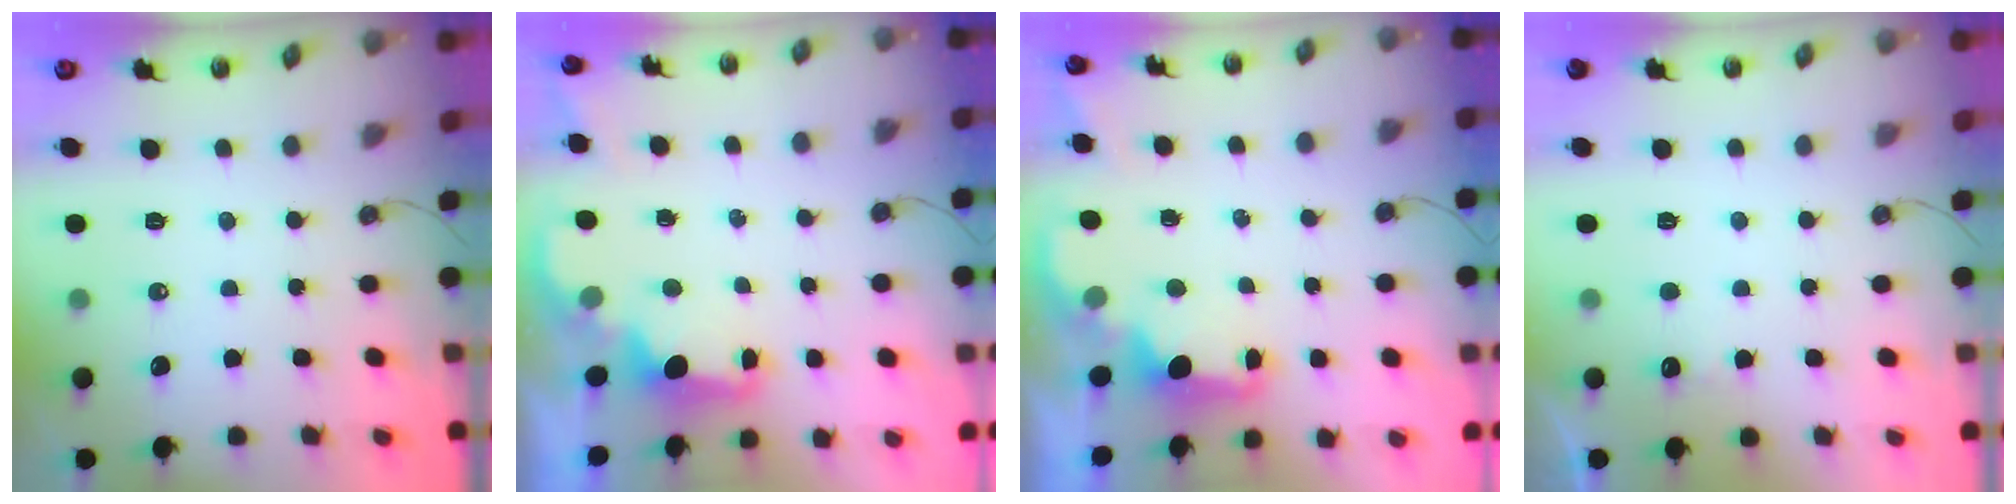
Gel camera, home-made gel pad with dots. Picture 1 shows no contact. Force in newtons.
{"total": 2.0, "press": 1.9, "slide": 0.8}
{"total": 2.1, "press": 1.9, "slide": 0.8}
{"total": 3.7, "press": 3.5, "slide": 1.1}